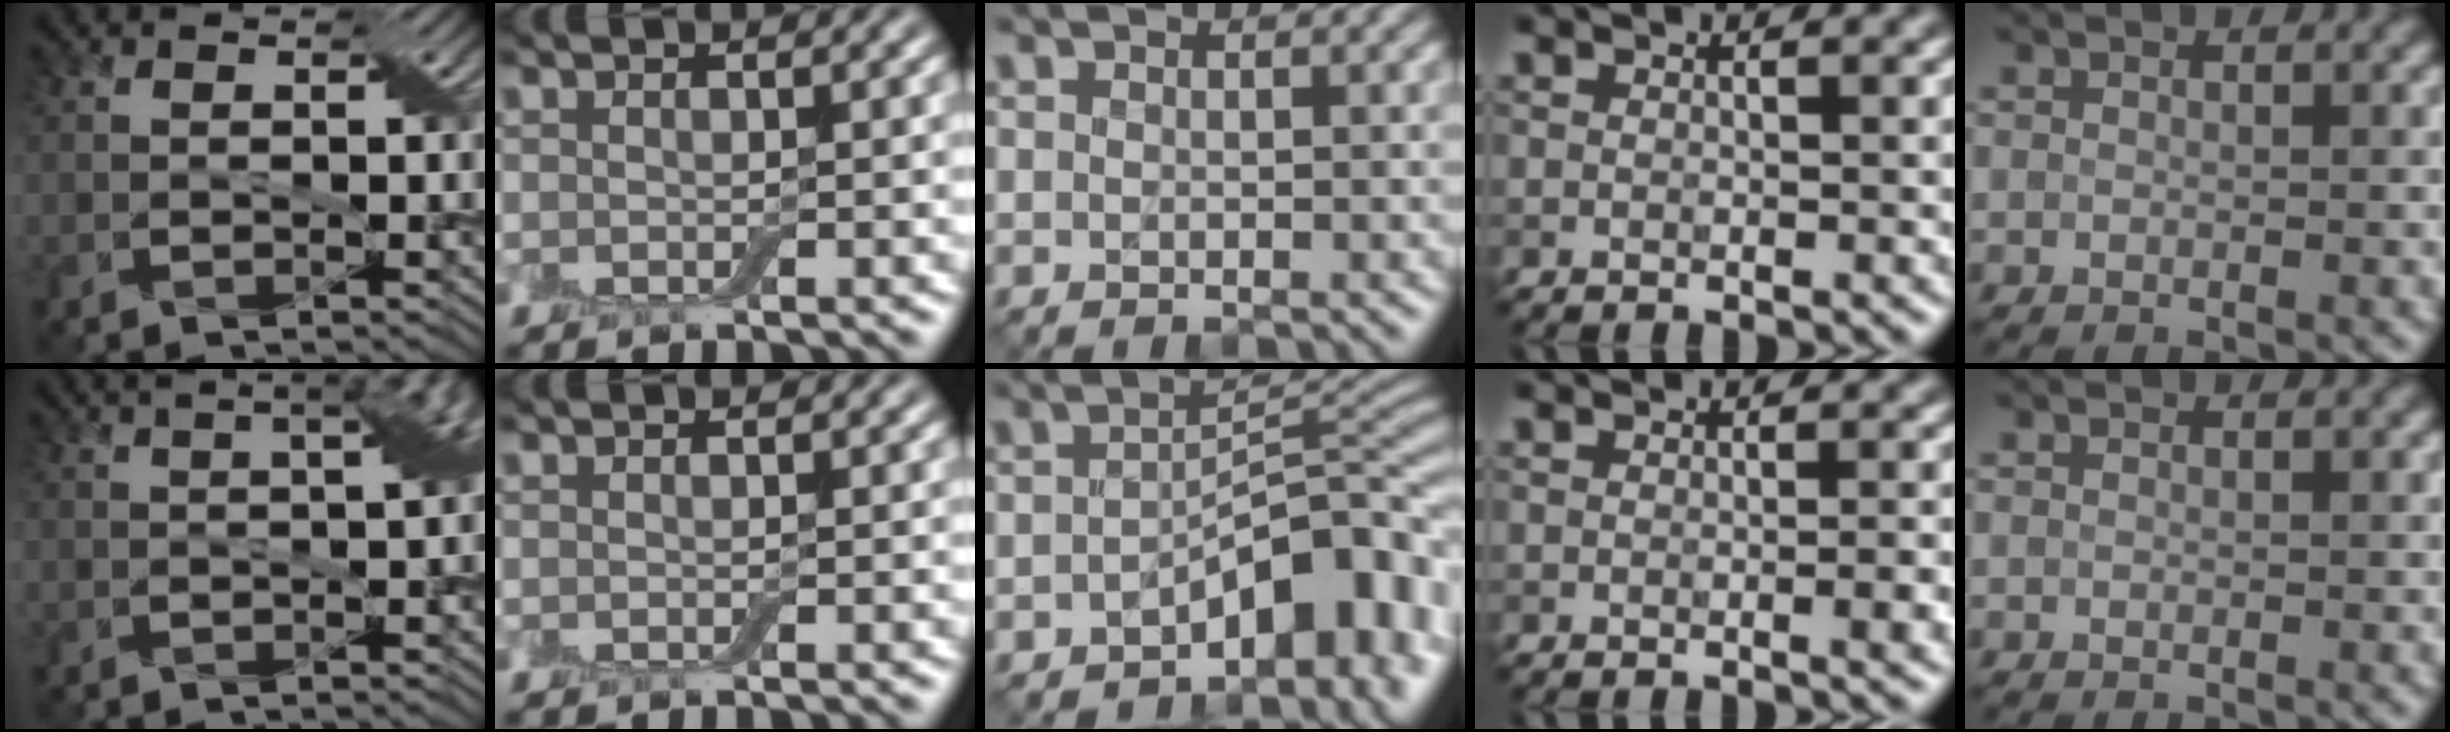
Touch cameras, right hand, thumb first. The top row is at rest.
{"thumb": {"total": 5.4, "force": [1.4, 1.8, 4.9], "torque": [-0.044, 0.028, 0.007]}, "middle": {"total": 8.5, "force": [-4.5, 3.9, 6.1], "torque": [-0.055, 0.006, -0.078]}, "ring": {"total": 1.8, "force": [-0.3, 0.4, 1.8], "torque": [-0.021, 0.000, -0.006]}}